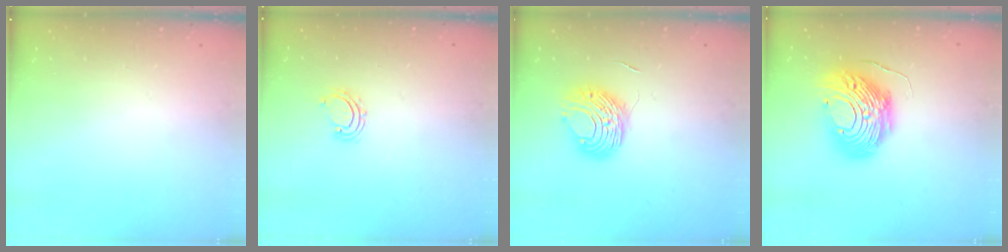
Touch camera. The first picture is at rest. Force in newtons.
{"total": 2.9, "press": 2.9, "slide": 0.4}
{"total": 8.7, "press": 8.7, "slide": 0.4}
{"total": 15.5, "press": 15.4, "slide": 1.7}